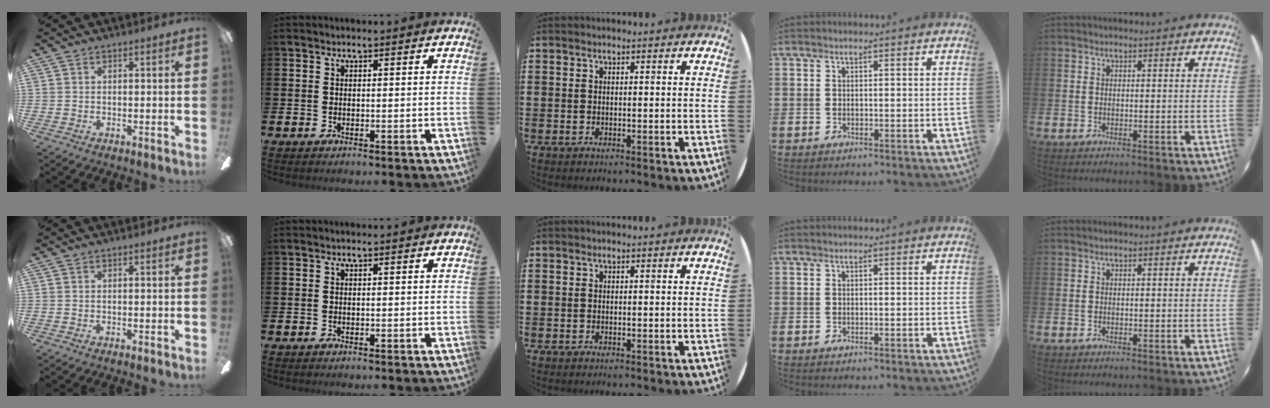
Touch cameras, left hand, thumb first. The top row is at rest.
{}